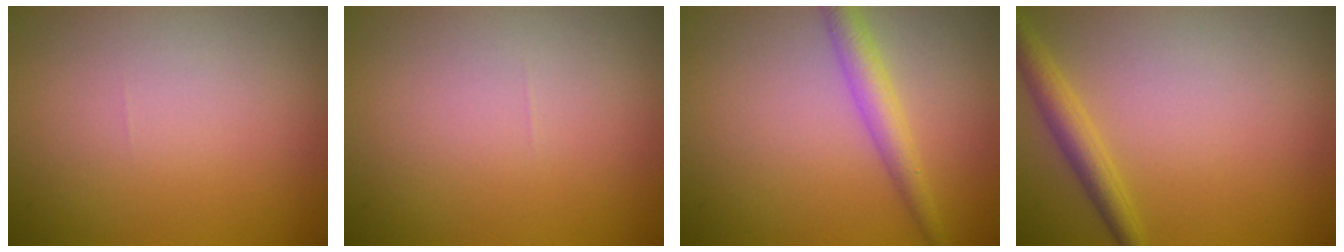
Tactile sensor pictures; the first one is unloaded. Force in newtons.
{"total": 0.0}
{"total": 2.8, "press": 2.8, "slide": 0.0}
{"total": 2.5, "press": 2.5, "slide": 0.1}